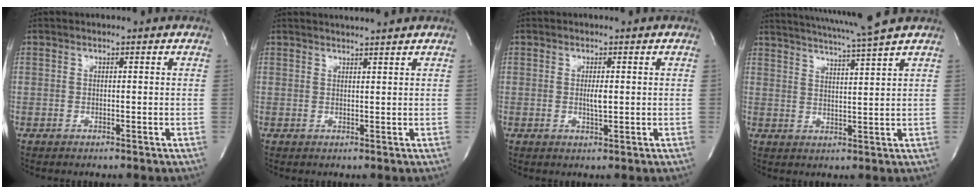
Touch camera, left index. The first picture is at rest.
{"total": 3.8, "force": [3.7, -0.5, 1.1], "torque": [-0.018, 0.011, 0.049]}
{"total": 1.8, "force": [0.1, 0.3, 1.8], "torque": [-0.035, -0.003, 0.004]}
{"total": 9.8, "force": [8.6, -2.0, 4.3], "torque": [-0.078, -0.009, 0.127]}